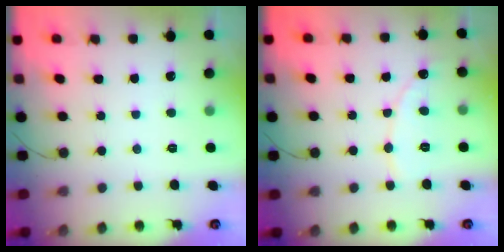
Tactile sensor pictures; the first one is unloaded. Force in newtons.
{"total": 7.5, "press": 7.4, "slide": 0.6}